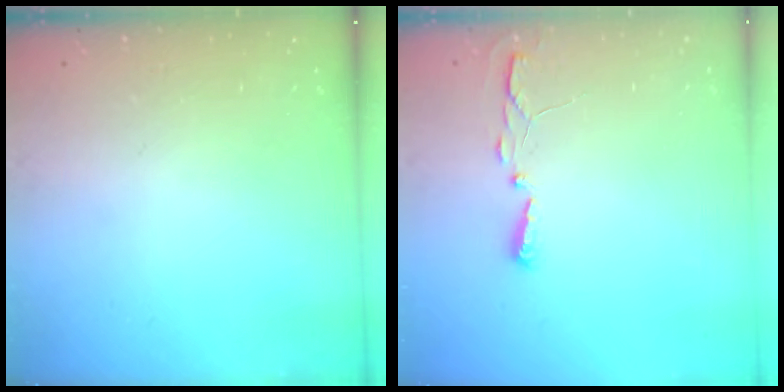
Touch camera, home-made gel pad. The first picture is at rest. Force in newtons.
{"total": 3.5, "press": 3.5, "slide": 0.5}